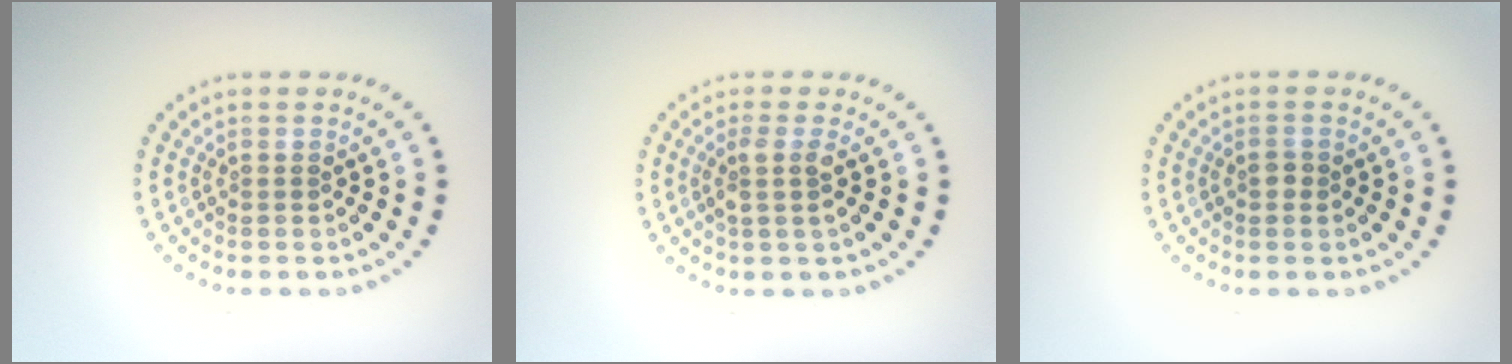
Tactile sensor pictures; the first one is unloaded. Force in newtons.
{"total": 1.9, "press": 1.5, "slide": 1.2}
{"total": 0.9, "press": 0.9, "slide": 0.0}